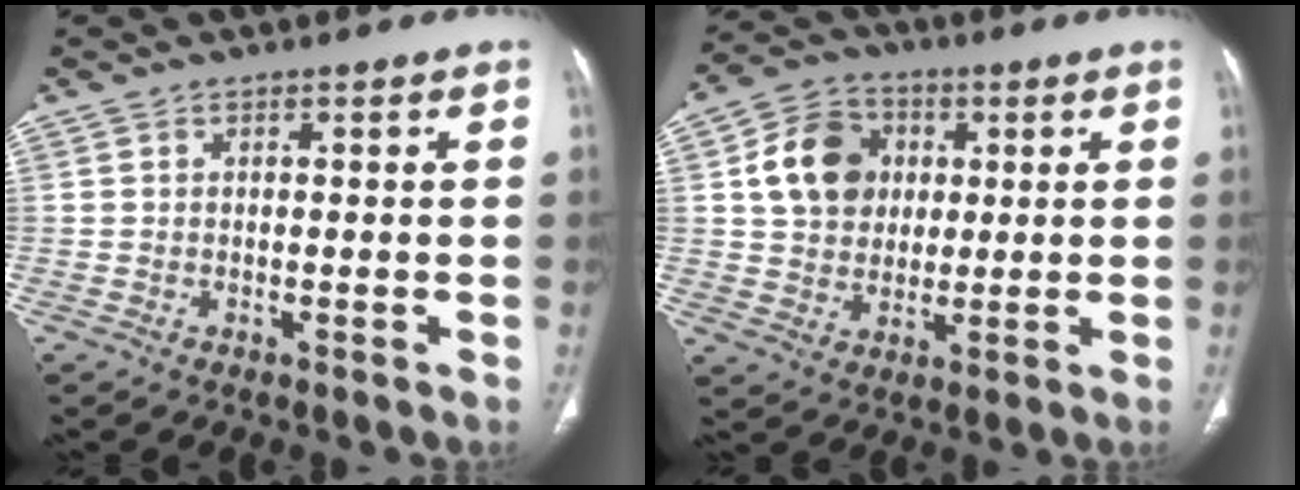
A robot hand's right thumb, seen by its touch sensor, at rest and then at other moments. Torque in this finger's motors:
{"motor_torque": [-0.56, 0.88, 0.87, -0.04, 0.24]}